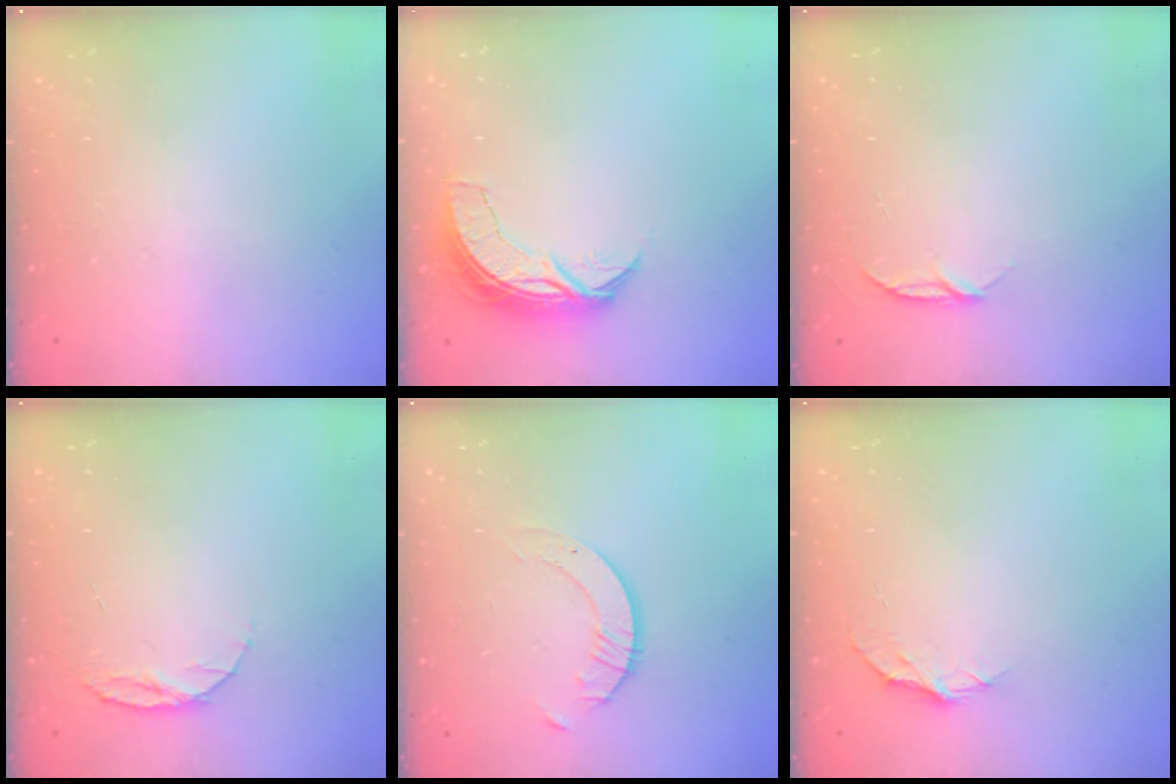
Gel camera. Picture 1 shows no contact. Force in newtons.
{"total": 7.4, "press": 7.3, "slide": 0.5}
{"total": 4.0, "press": 4.0, "slide": 0.4}
{"total": 5.4, "press": 5.3, "slide": 0.6}
{"total": 2.1, "press": 2.1, "slide": 0.2}
{"total": 5.1, "press": 5.1, "slide": 0.2}